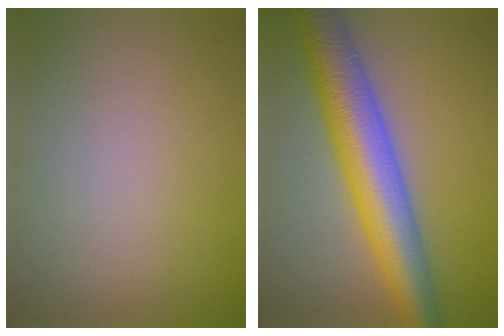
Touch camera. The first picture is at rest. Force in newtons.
{"total": 8.9, "press": 8.9, "slide": 0.1}